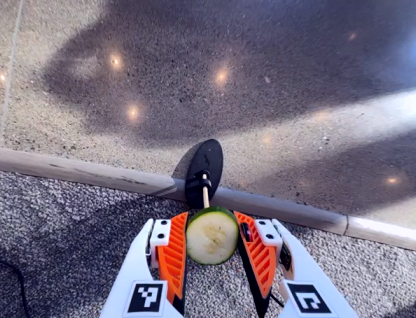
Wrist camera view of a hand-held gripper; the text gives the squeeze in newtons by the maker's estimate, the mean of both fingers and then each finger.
{"total": 10.4, "left": 10.5, "right": 10.3}